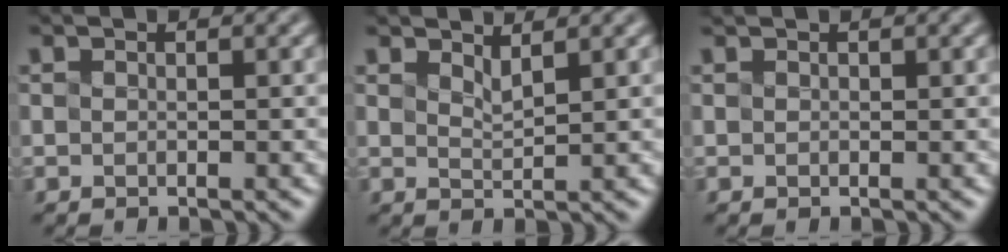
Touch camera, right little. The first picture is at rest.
{"total": 1.0, "force": [1.0, -0.4, -0.1], "torque": [-0.003, 0.007, 0.035]}
{"total": 0.6, "force": [0.1, -0.4, -0.3], "torque": [-0.008, 0.001, 0.014]}